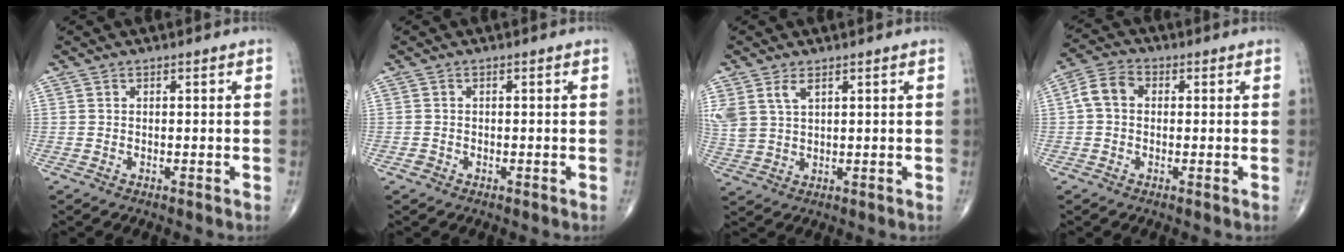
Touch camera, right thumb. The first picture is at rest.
{"total": 0.8, "force": [-0.4, 0.6, 0.1], "torque": [0.001, 0.004, -0.011]}
{"total": 6.2, "force": [3.1, 3.3, 4.2], "torque": [-0.097, -0.003, 0.073]}
{"total": 5.6, "force": [0.4, 4.1, 3.7], "torque": [-0.067, 0.020, -0.001]}